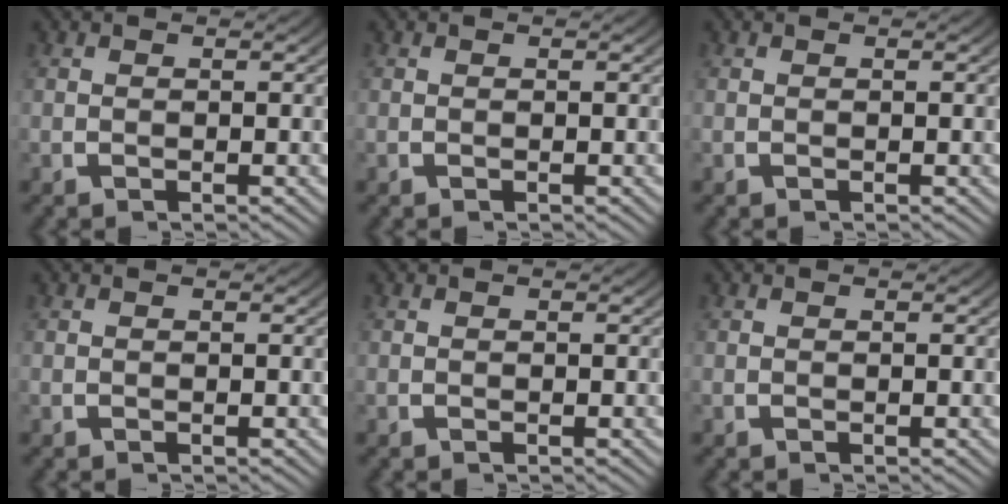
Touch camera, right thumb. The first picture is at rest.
{"total": 0.0}
{"total": 0.0}
{"total": 0.0}
{"total": 0.0}
{"total": 0.0}